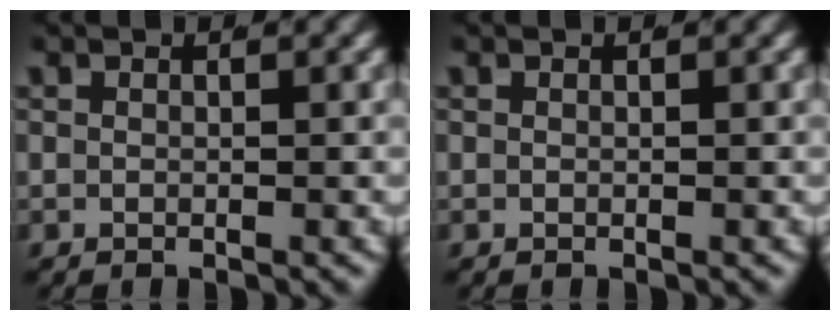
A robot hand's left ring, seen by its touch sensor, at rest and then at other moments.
{"total": 0.0}